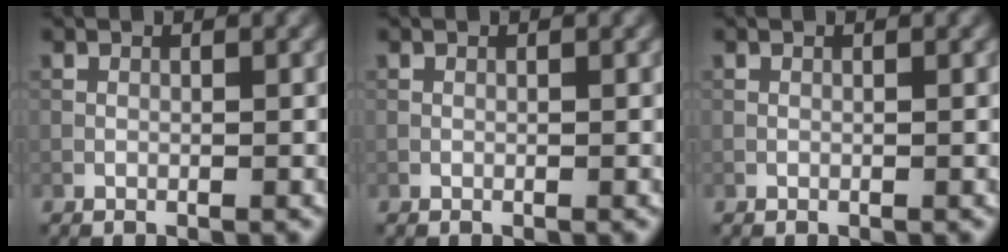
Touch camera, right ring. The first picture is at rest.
{"total": 0.0}
{"total": 0.0}